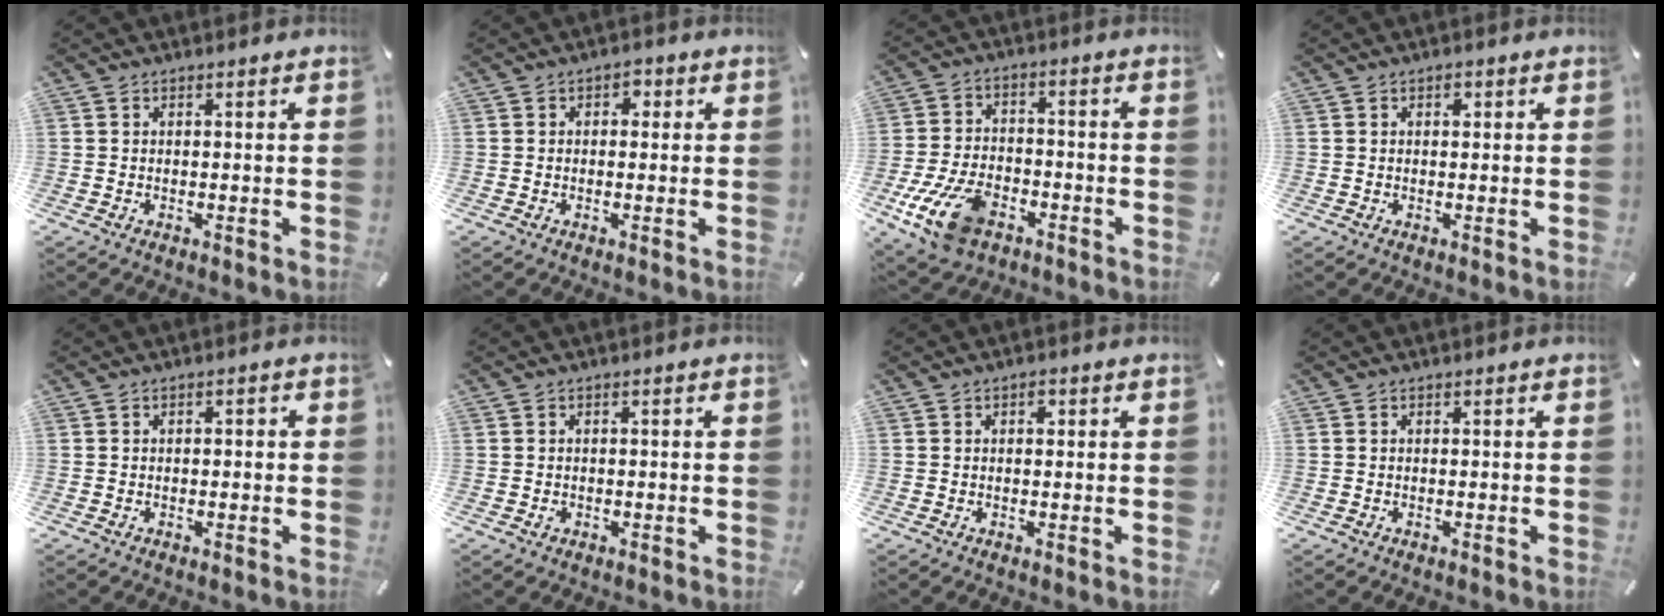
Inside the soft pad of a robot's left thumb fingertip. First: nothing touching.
{"total": 1.9, "force": [-0.2, 1.6, 1.1], "torque": [-0.014, 0.006, -0.009]}
{"total": 13.6, "force": [-6.6, 7.9, 8.8], "torque": [-0.170, 0.028, -0.116]}
{"total": 1.2, "force": [0.3, 0.9, 0.7], "torque": [-0.006, 0.001, 0.004]}
{"total": 1.0, "force": [-0.5, 0.7, 0.6], "torque": [-0.011, 0.004, -0.012]}
{"total": 0.8, "force": [-0.3, 0.6, 0.4], "torque": [-0.007, 0.002, -0.006]}
{"total": 1.4, "force": [0.4, 1.0, 0.9], "torque": [-0.010, 0.002, 0.004]}
{"total": 0.0}